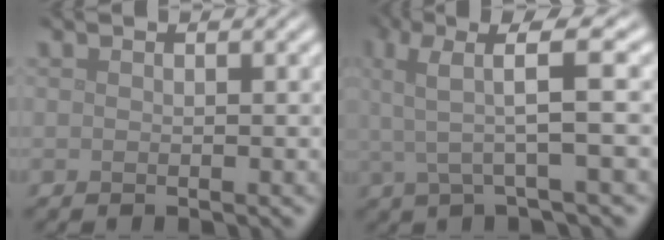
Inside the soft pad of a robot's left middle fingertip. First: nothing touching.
{"total": 5.9, "force": [1.4, 1.0, 5.7], "torque": [-0.108, 0.011, 0.021]}